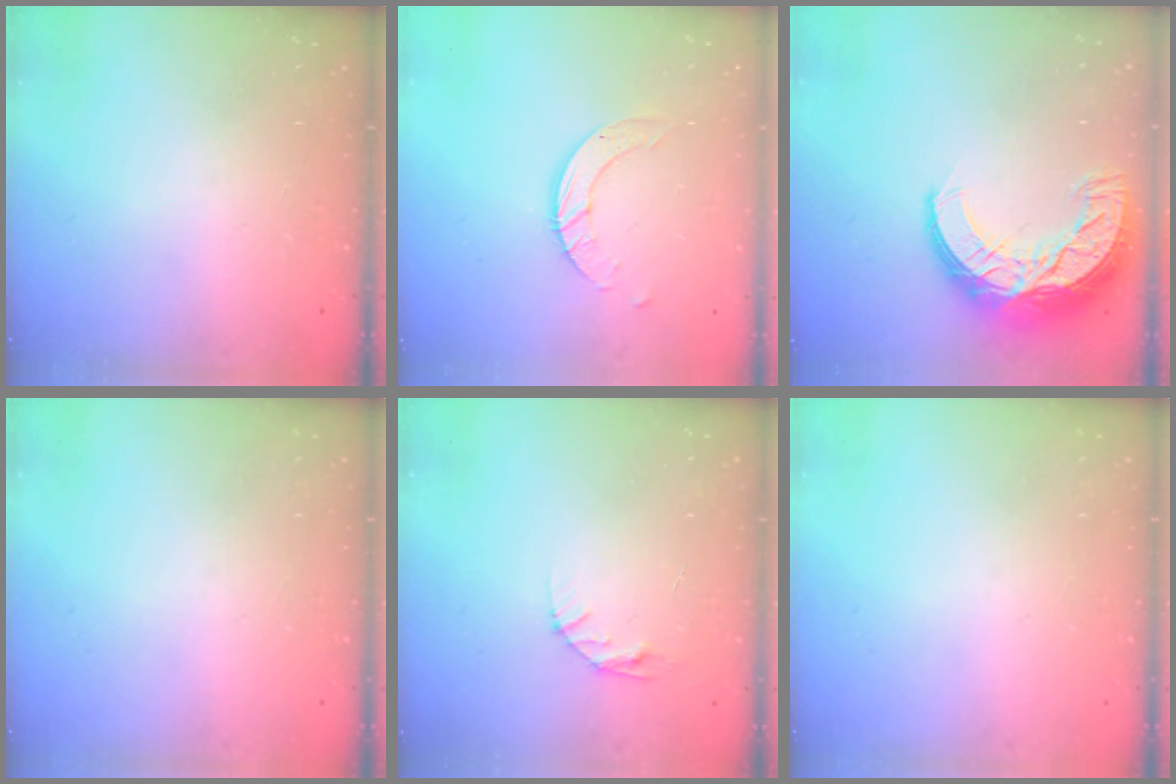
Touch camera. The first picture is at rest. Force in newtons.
{"total": 6.5, "press": 6.5, "slide": 0.5}
{"total": 16.4, "press": 16.4, "slide": 0.9}
{"total": 0.0}
{"total": 5.3, "press": 5.3, "slide": 0.6}
{"total": 0.0}